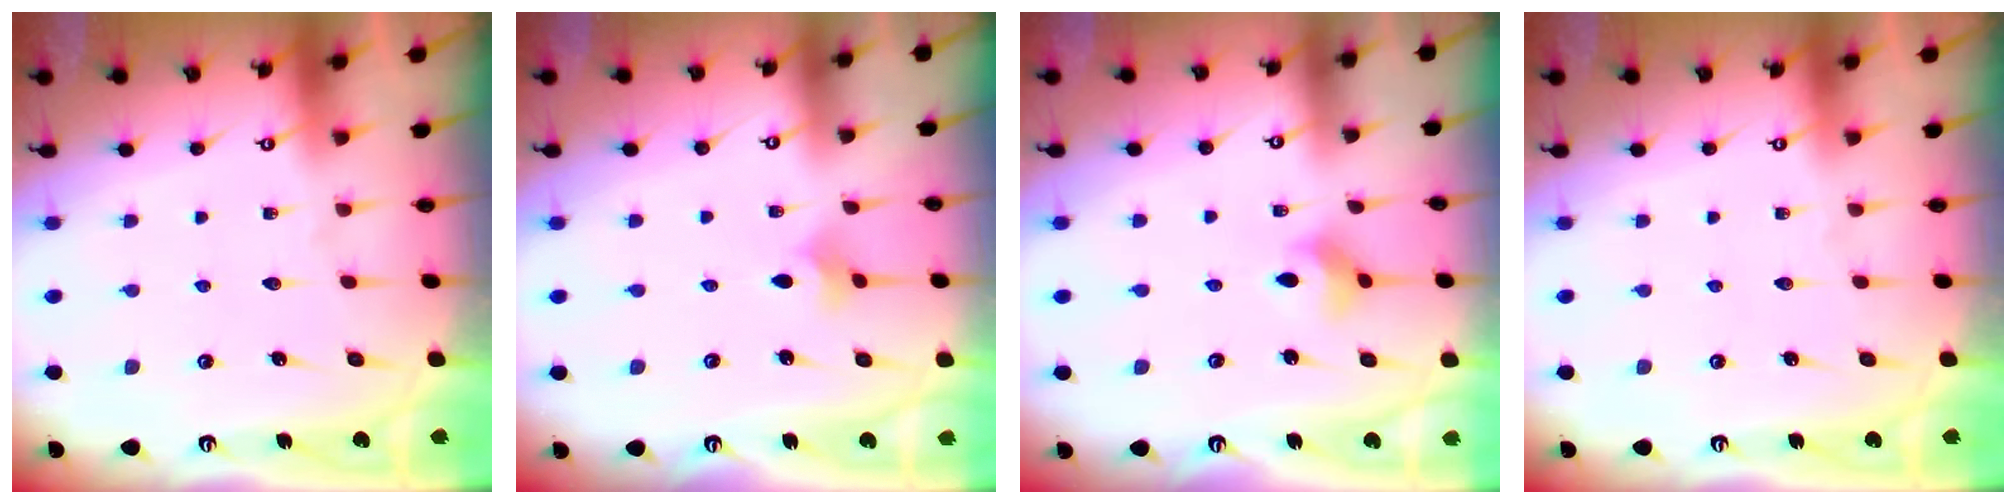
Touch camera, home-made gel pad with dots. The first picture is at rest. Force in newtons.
{"total": 2.5, "press": 2.5, "slide": 0.5}
{"total": 3.9, "press": 3.8, "slide": 0.8}
{"total": 0.0}